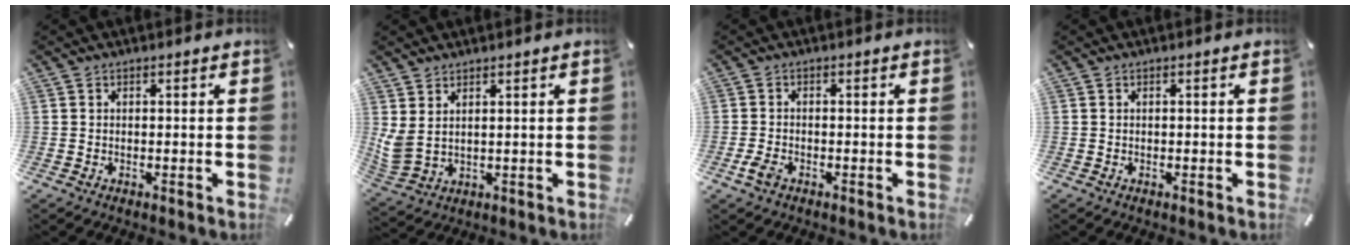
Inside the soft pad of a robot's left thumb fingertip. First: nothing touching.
{"total": 4.6, "force": [2.5, 2.8, 2.6], "torque": [-0.073, -0.016, 0.048]}
{"total": 2.5, "force": [-1.3, 1.6, 1.4], "torque": [-0.038, 0.000, -0.025]}
{"total": 0.0}